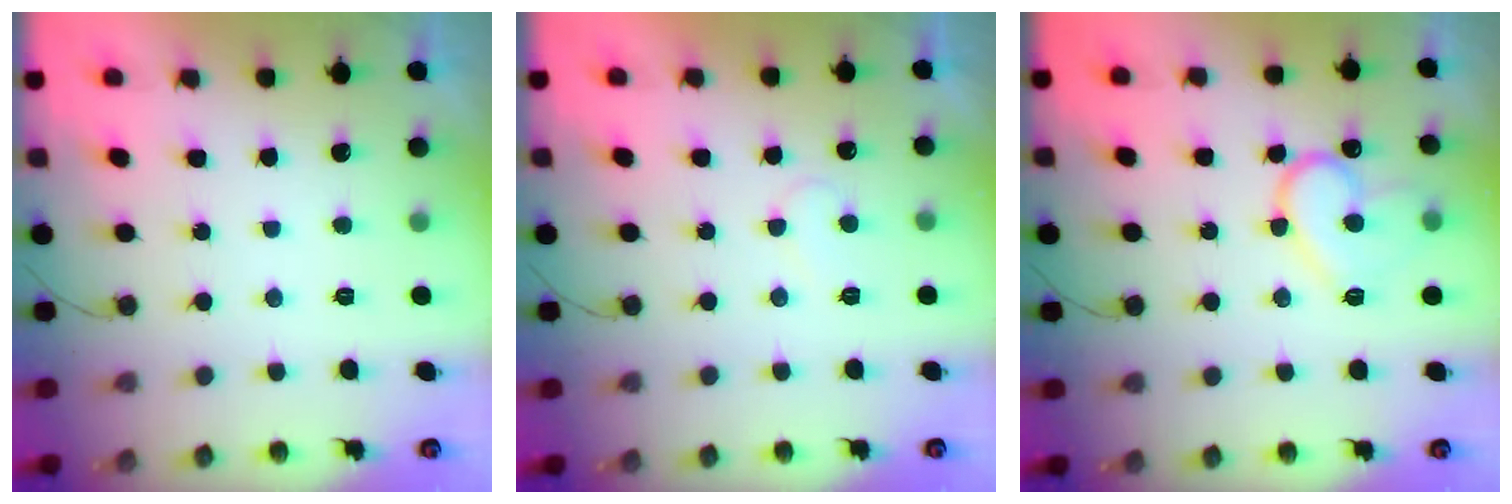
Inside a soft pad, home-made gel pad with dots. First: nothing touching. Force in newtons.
{"total": 6.7, "press": 6.7, "slide": 0.6}
{"total": 13.2, "press": 13.2, "slide": 1.4}